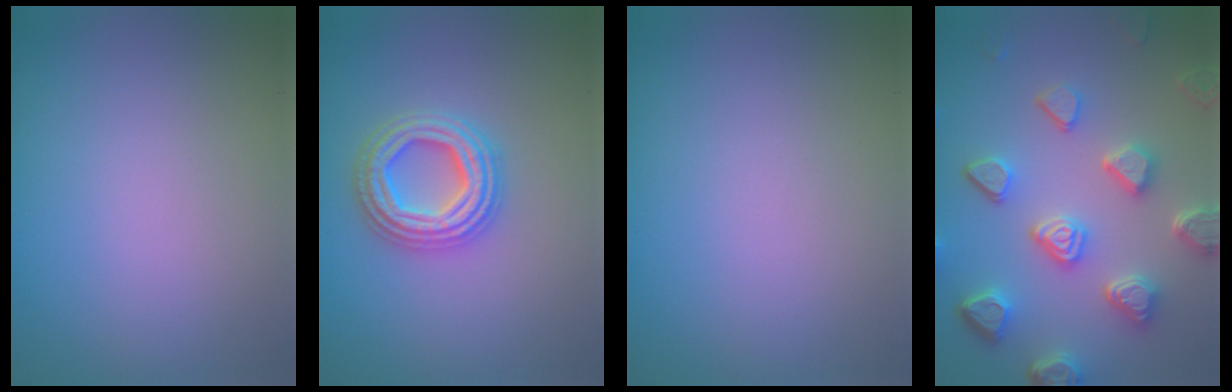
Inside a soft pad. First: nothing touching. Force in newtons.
{"total": 4.5, "press": 4.4, "slide": 0.8}
{"total": 0.0}
{"total": 6.5, "press": 5.3, "slide": 3.8}